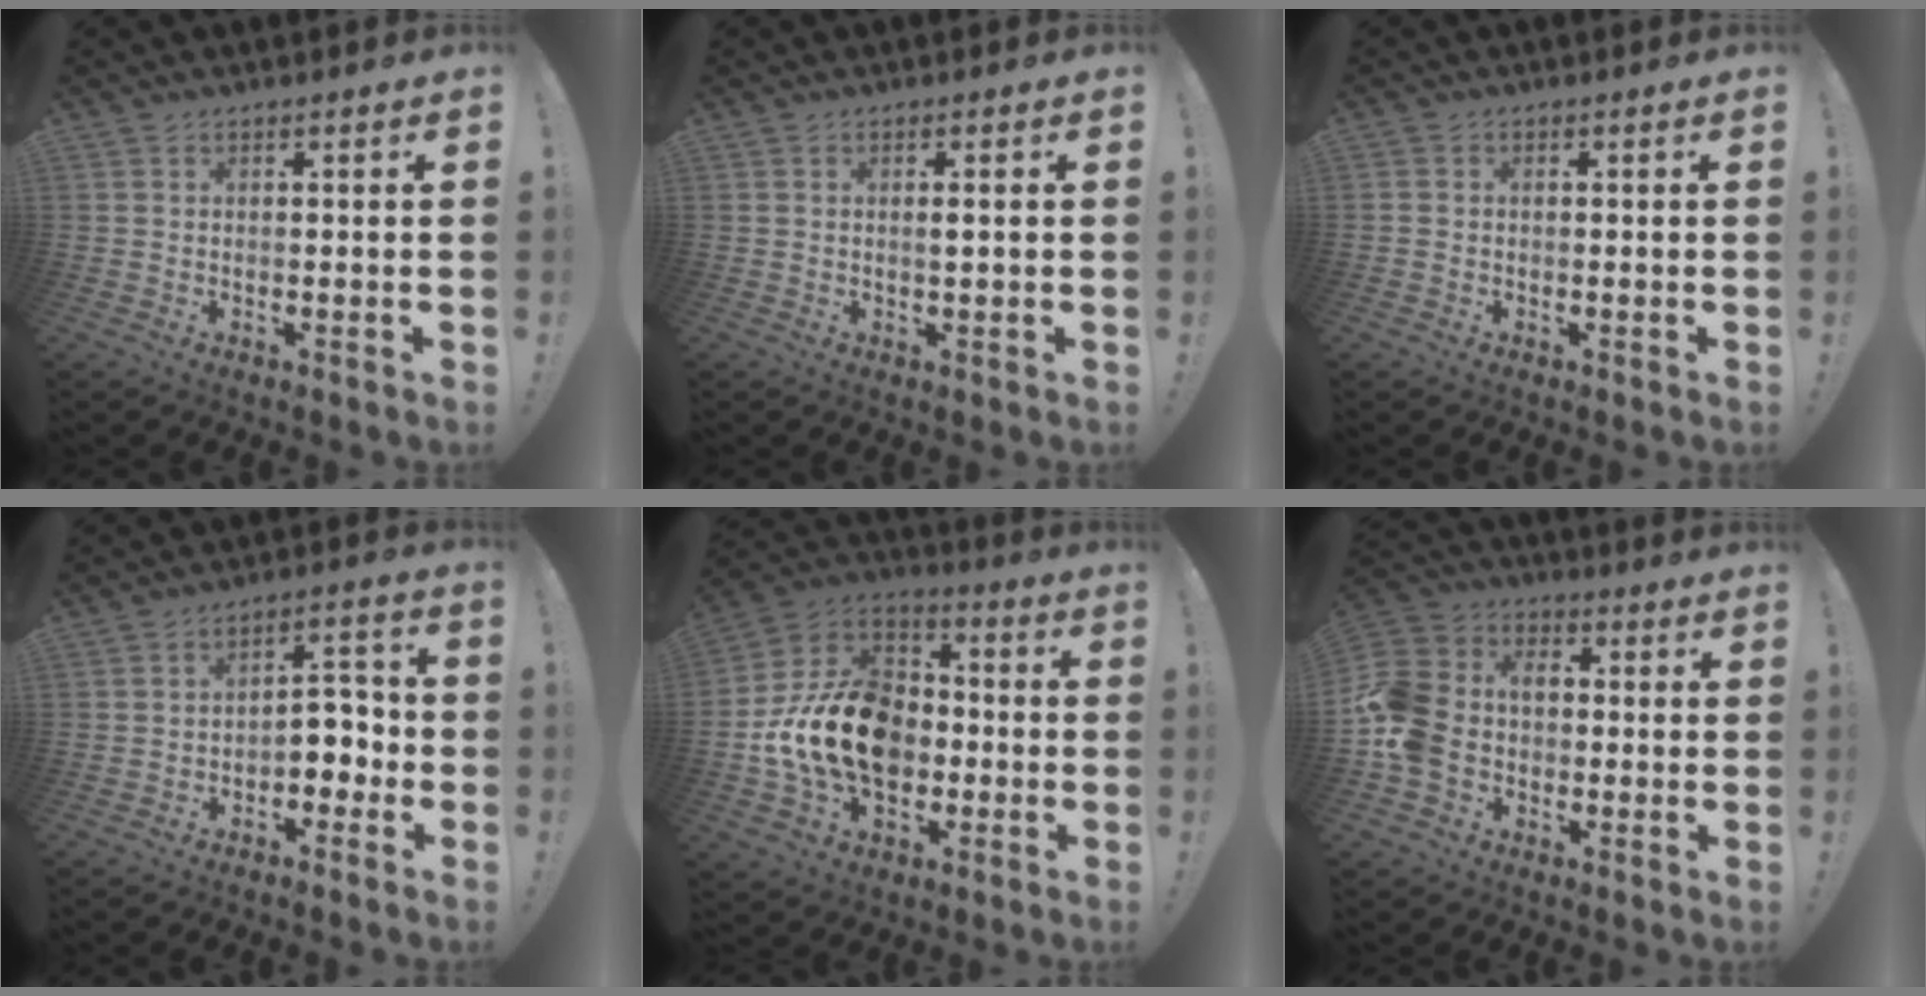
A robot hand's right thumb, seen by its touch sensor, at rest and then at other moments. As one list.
[{"total": 1.2, "force": [0.2, 0.1, 1.2], "torque": [-0.008, -0.007, -0.001]}, {"total": 1.1, "force": [-0.3, 1.0, 0.3], "torque": [-0.011, 0.007, -0.004]}, {"total": 6.4, "force": [-2.5, 4.6, 3.7], "torque": [-0.046, 0.014, -0.040]}, {"total": 20.8, "force": [-3.5, 15.2, 13.6], "torque": [-0.240, 0.032, -0.049]}, {"total": 13.1, "force": [-2.2, 10.9, 6.9], "torque": [-0.157, 0.028, -0.037]}]